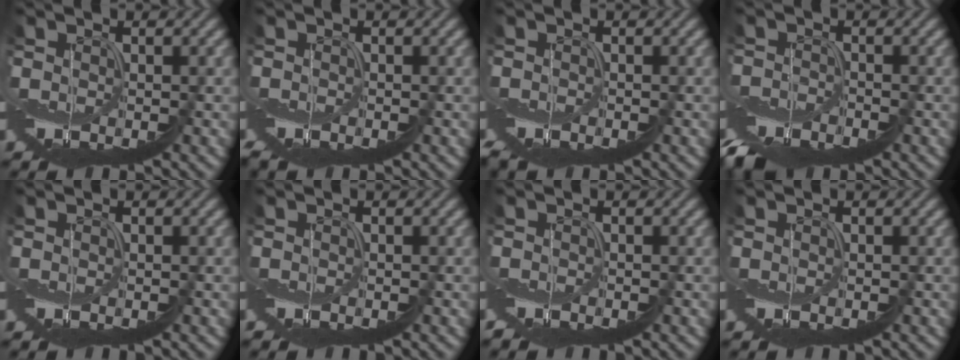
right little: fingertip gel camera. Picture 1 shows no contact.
{"total": 2.6, "force": [-2.1, 1.1, 1.1], "torque": [-0.018, -0.008, -0.030]}
{"total": 3.4, "force": [-2.8, 1.4, 1.4], "torque": [-0.024, -0.005, -0.035]}
{"total": 6.2, "force": [-6.1, -0.8, -0.6], "torque": [0.001, 0.002, -0.114]}
{"total": 0.0}
{"total": 1.5, "force": [-0.9, 0.9, 0.8], "torque": [-0.009, -0.009, -0.014]}
{"total": 1.8, "force": [-1.6, 0.6, 0.3], "torque": [-0.002, -0.007, -0.030]}
{"total": 0.0}